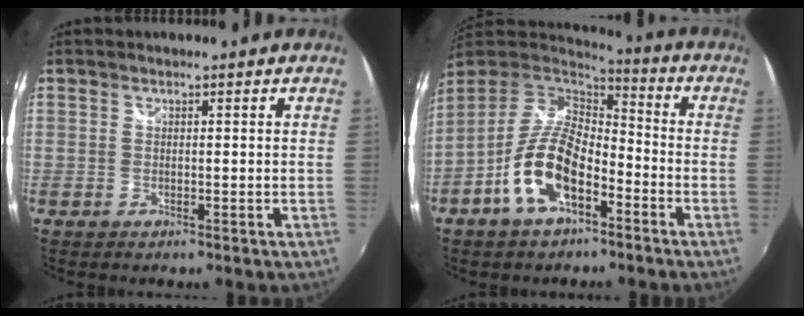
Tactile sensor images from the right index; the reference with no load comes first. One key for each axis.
{"total": 13.8, "fx": -6.3, "fy": 6.4, "fz": 10.4, "tx": -0.214, "ty": 0.000, "tz": -0.116}